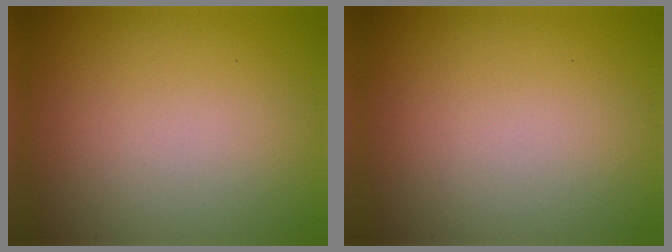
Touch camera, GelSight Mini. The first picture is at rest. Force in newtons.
{"total": 0.0}